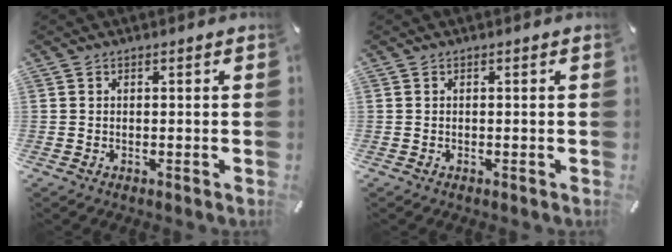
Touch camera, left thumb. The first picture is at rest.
{"total": 0.0}